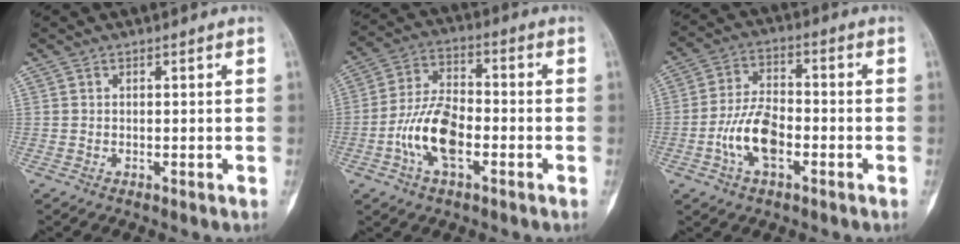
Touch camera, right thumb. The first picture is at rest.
{"total": 11.4, "force": [-3.6, 5.7, 9.2], "torque": [-0.172, 0.027, -0.075]}
{"total": 9.6, "force": [-3.2, 5.0, 7.5], "torque": [-0.139, 0.023, -0.065]}